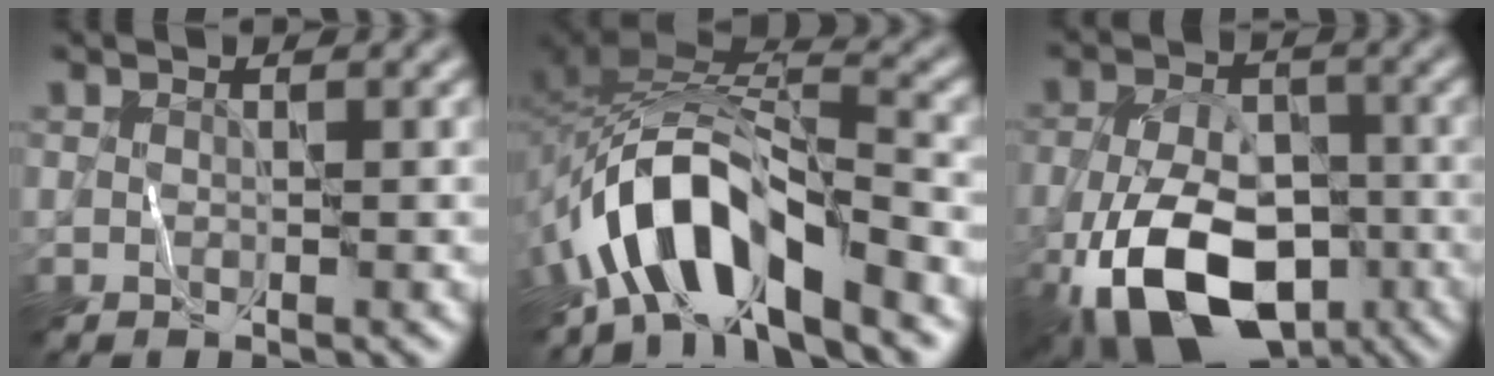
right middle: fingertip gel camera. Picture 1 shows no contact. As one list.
[{"total": 9.0, "force": [-5.5, 3.4, 6.4], "torque": [-0.103, 0.009, -0.105]}, {"total": 14.2, "force": [-6.3, 8.0, 9.9], "torque": [-0.186, -0.029, -0.111]}]